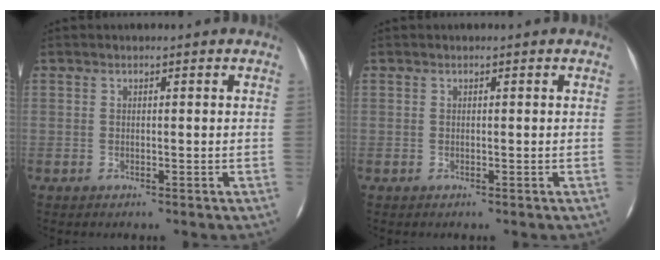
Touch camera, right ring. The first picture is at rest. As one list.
[{"total": 0.0}]